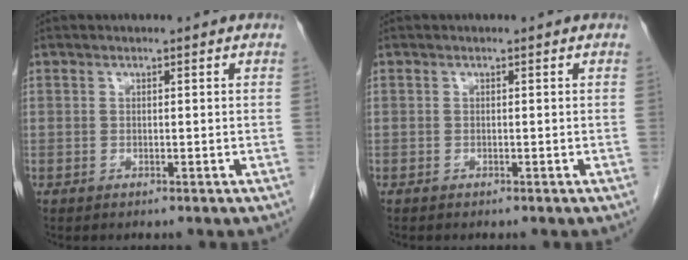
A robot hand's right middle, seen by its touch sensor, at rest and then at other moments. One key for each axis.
{"total": 0.0}